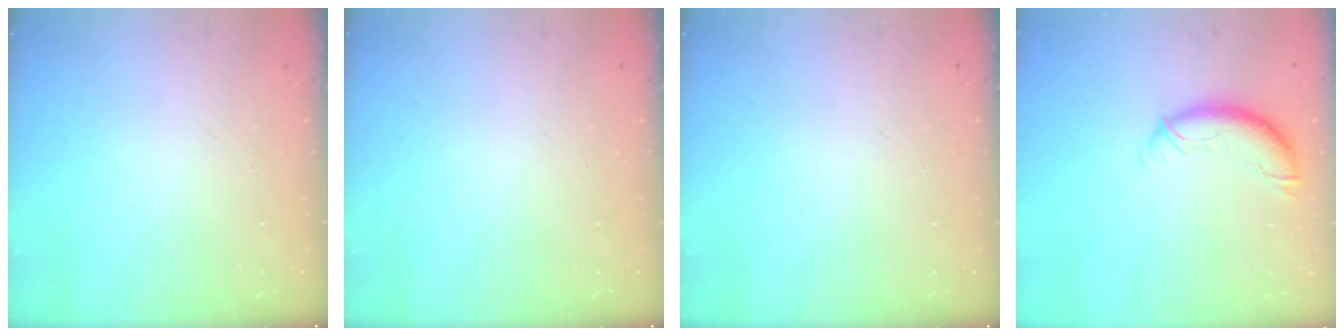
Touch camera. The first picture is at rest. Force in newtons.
{"total": 0.0}
{"total": 0.0}
{"total": 9.9, "press": 9.9, "slide": 1.3}